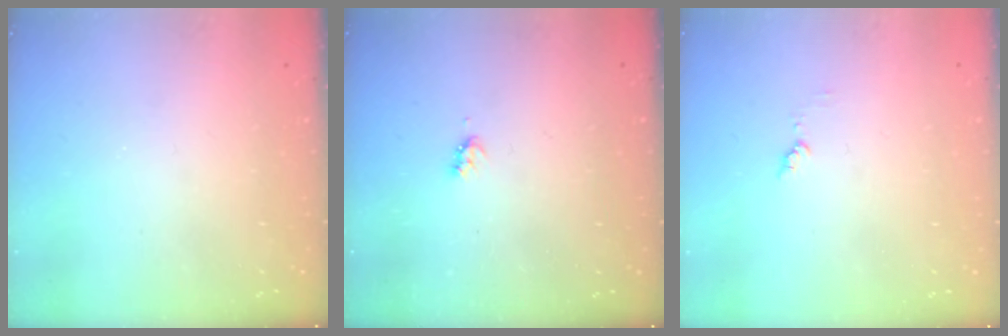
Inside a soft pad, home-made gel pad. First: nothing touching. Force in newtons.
{"total": 2.8, "press": 2.8, "slide": 0.4}
{"total": 5.2, "press": 5.2, "slide": 0.5}